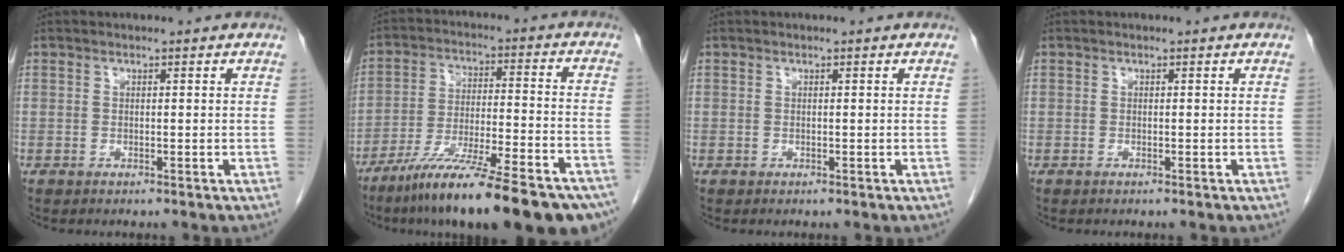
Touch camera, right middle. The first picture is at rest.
{"total": 23.5, "force": [-18.2, 2.9, 14.5], "torque": [-0.165, -0.012, -0.281]}
{"total": 0.0}
{"total": 0.0}